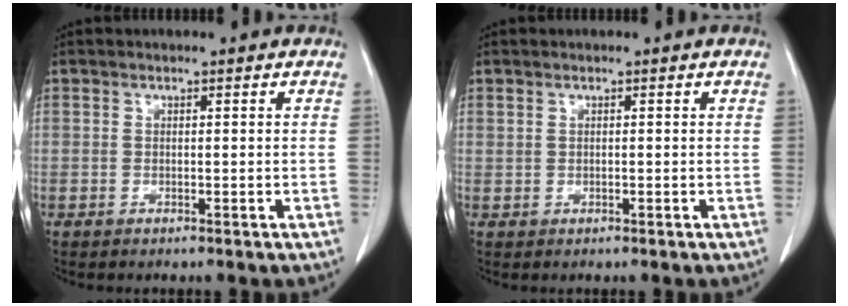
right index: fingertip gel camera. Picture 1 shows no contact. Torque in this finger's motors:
{"motor_torque": [0.06, 0.11, 0.04, 0.00]}